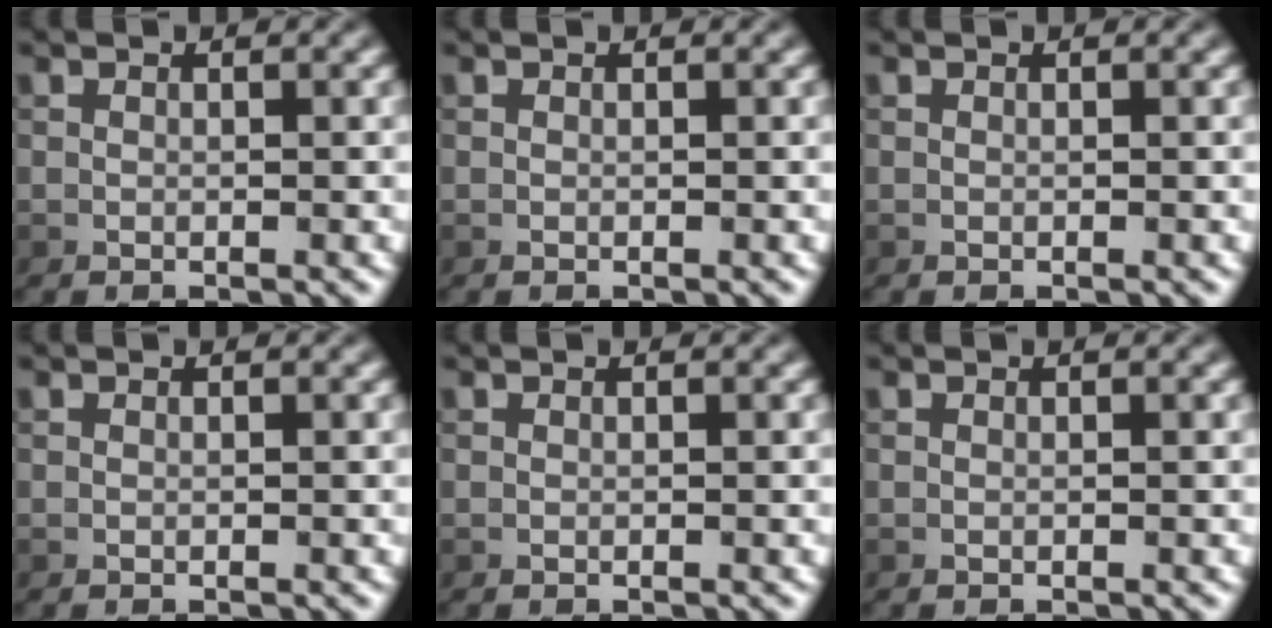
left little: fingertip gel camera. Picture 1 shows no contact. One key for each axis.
{"total": 0.0}
{"total": 0.0}
{"total": 0.0}
{"total": 0.0}
{"total": 0.0}